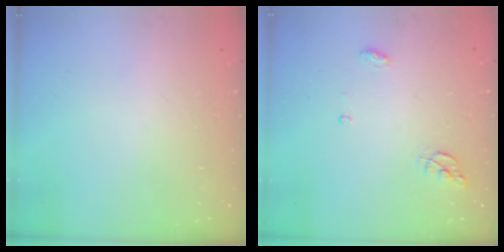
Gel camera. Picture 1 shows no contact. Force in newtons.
{"total": 5.2, "press": 5.2, "slide": 0.2}